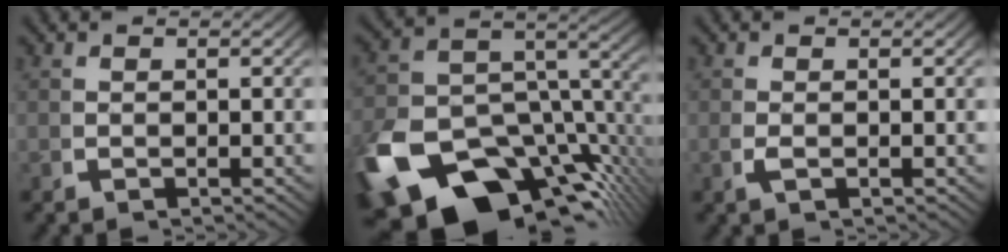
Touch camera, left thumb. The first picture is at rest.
{"total": 19.7, "force": [-9.3, 11.6, 12.9], "torque": [-0.221, -0.070, -0.119]}
{"total": 1.0, "force": [-0.2, 0.5, 0.9], "torque": [-0.027, -0.005, 0.002]}